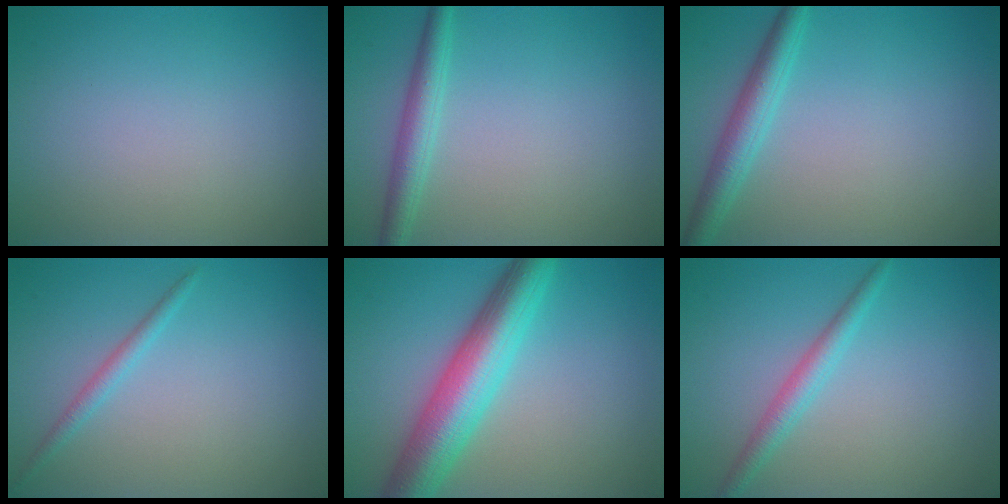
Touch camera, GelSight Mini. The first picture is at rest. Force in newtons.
{"total": 2.6, "press": 2.6, "slide": 0.0}
{"total": 3.1, "press": 3.1, "slide": 0.2}
{"total": 1.3, "press": 1.3, "slide": 0.0}
{"total": 7.5, "press": 7.5, "slide": 0.2}
{"total": 2.1, "press": 2.1, "slide": 0.0}